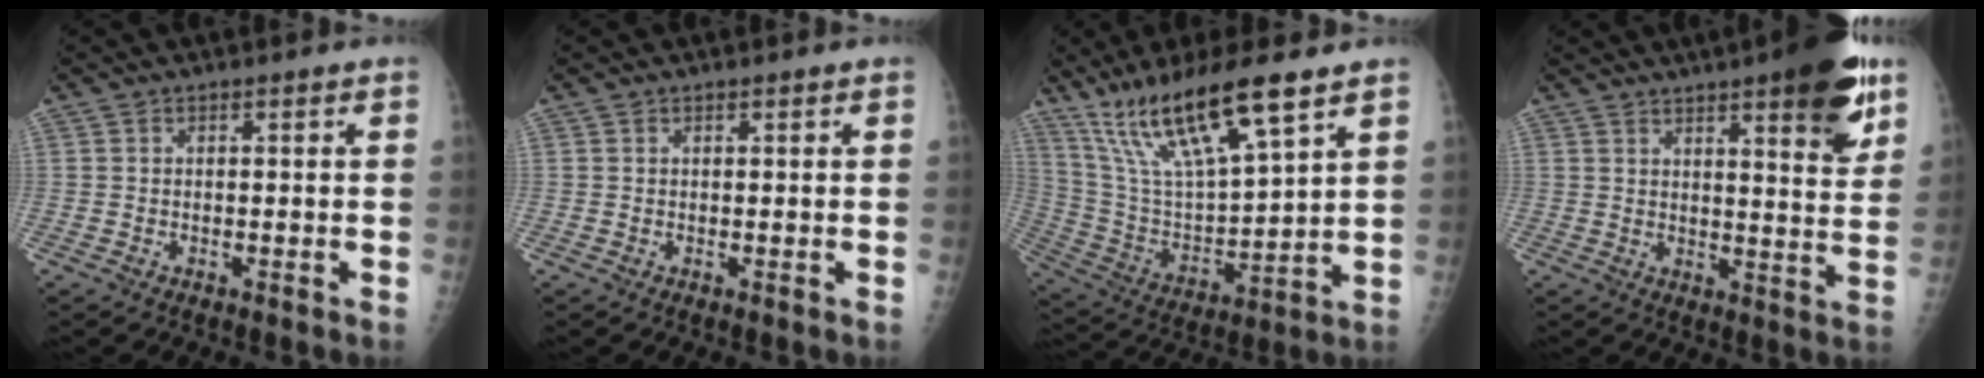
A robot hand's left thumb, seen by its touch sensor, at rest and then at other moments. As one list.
[{"total": 0.0}, {"total": 19.0, "force": [12.5, 3.7, 13.8], "torque": [-0.249, -0.051, 0.246]}, {"total": 14.3, "force": [8.1, 3.3, 11.3], "torque": [-0.125, -0.038, 0.106]}]